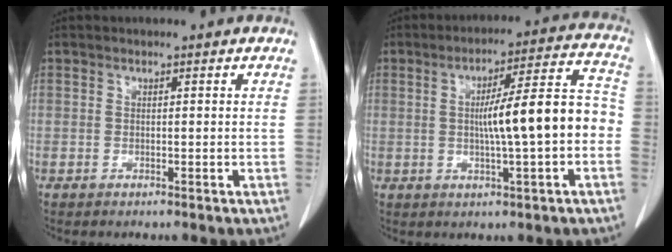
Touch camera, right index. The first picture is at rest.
{"total": 12.1, "force": [-1.1, 1.3, 12.0], "torque": [-0.174, 0.029, -0.018]}